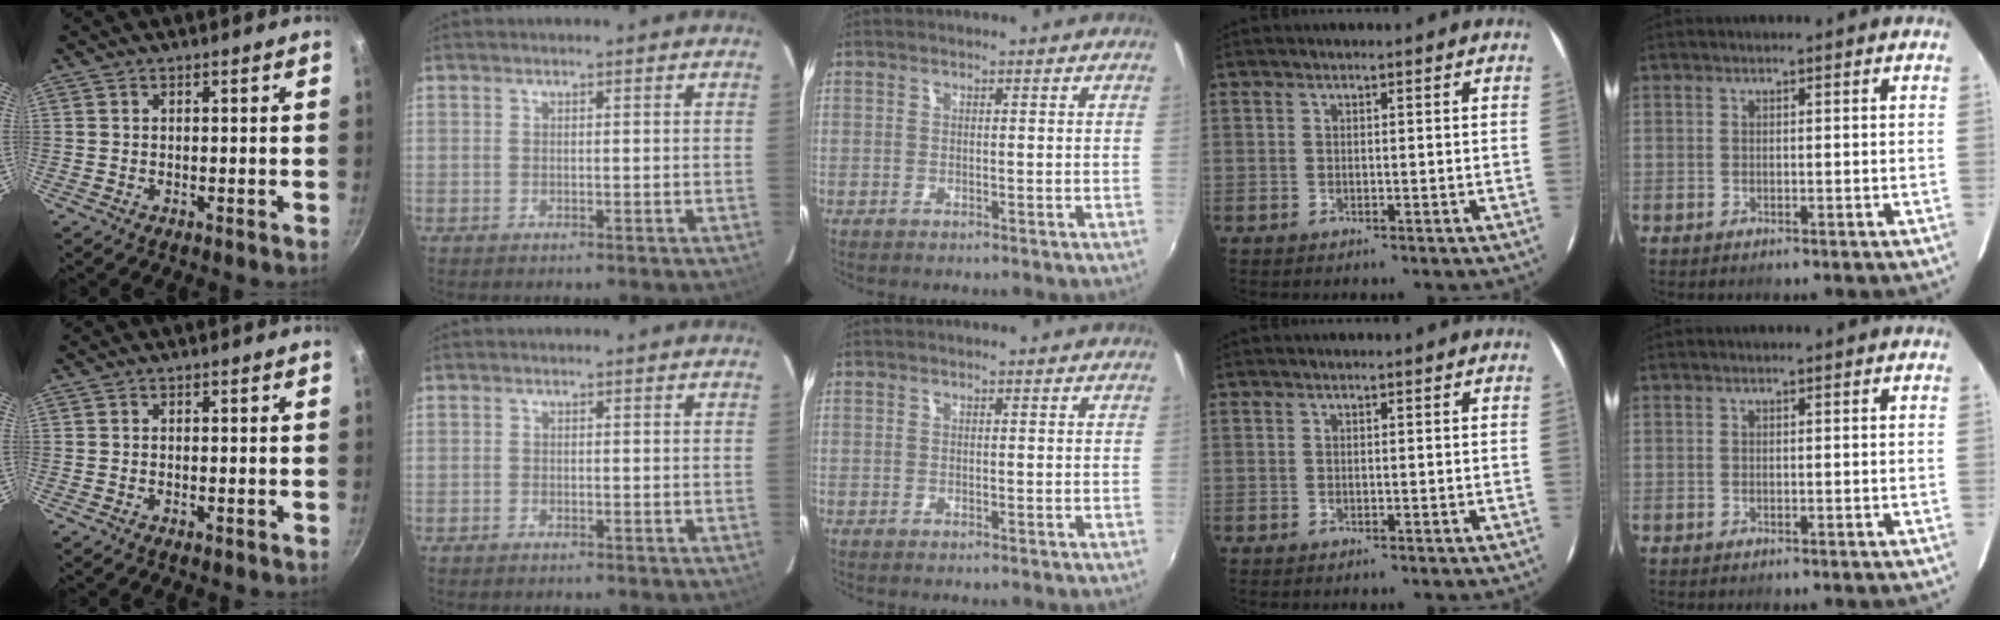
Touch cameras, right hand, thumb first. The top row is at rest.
{"thumb": {"total": 0.7, "force": [-0.2, 0.3, 0.6], "torque": [-0.010, 0.001, -0.005]}, "index": {"total": 0.6, "force": [-0.5, 0.3, 0.0], "torque": [-0.002, 0.000, -0.008]}}